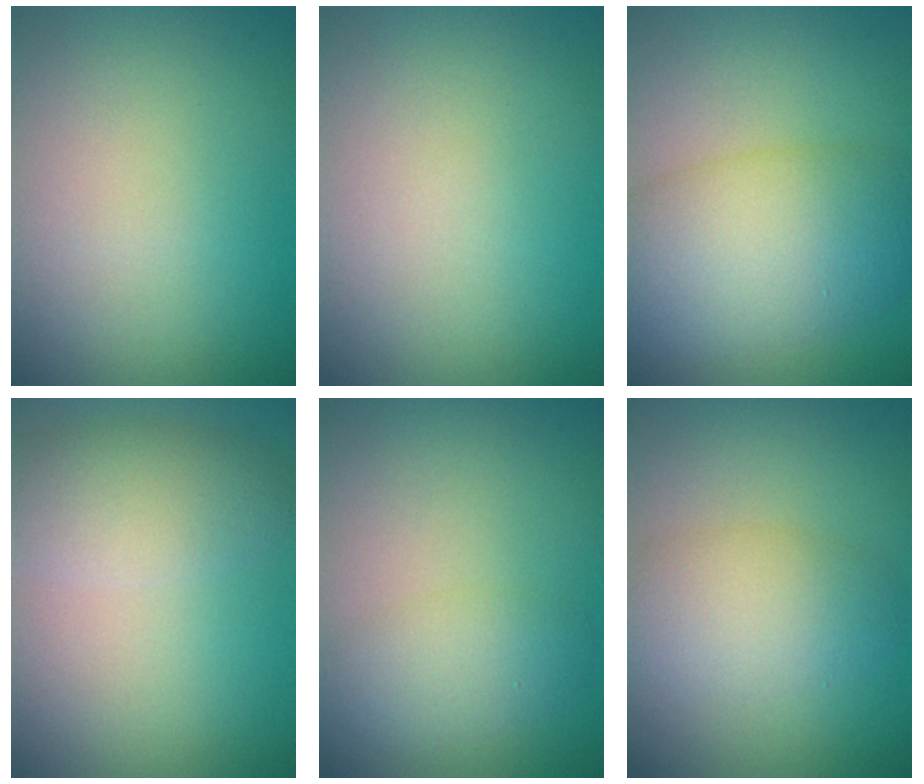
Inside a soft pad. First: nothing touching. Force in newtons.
{"total": 0.0}
{"total": 8.6, "press": 8.6, "slide": 0.2}
{"total": 3.7, "press": 3.7, "slide": 0.1}
{"total": 2.8, "press": 2.8, "slide": 0.0}
{"total": 4.4, "press": 4.4, "slide": 0.2}